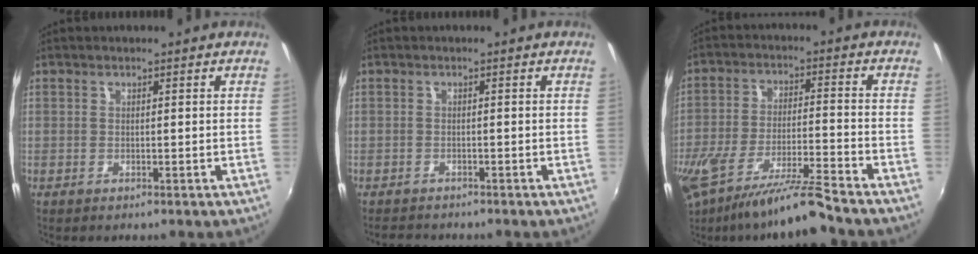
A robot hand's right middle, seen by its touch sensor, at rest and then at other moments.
{"total": 2.9, "force": [-2.7, 0.8, 0.4], "torque": [-0.018, -0.005, -0.048]}
{"total": 13.7, "force": [-11.3, -0.4, 7.6], "torque": [-0.157, -0.022, -0.201]}